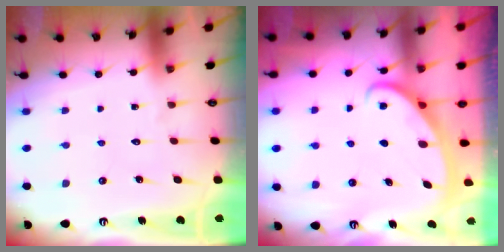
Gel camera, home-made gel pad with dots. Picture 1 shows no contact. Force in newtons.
{"total": 2.9, "press": 2.9, "slide": 0.3}